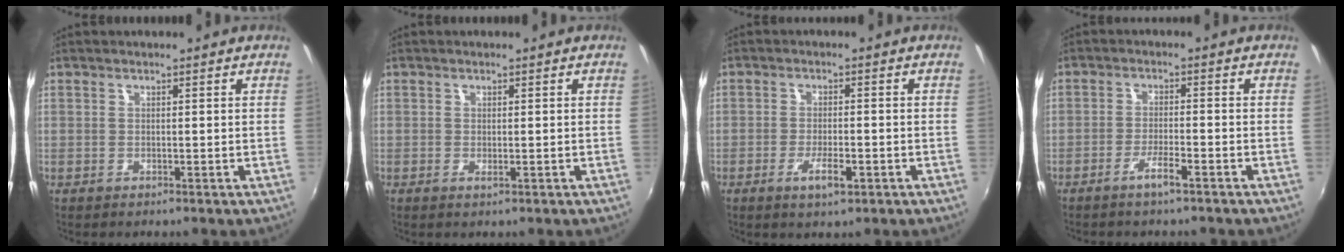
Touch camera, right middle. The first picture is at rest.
{"total": 0.8, "force": [-0.1, 0.0, 0.7], "torque": [-0.012, 0.000, -0.001]}
{"total": 4.3, "force": [-2.1, 1.1, 3.6], "torque": [-0.076, -0.006, -0.035]}
{"total": 3.3, "force": [-2.4, 0.1, 2.2], "torque": [-0.055, 0.001, -0.044]}